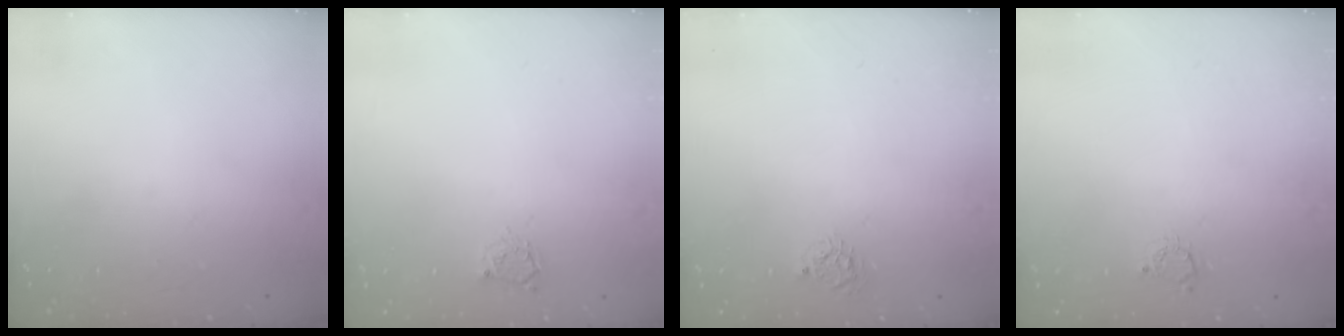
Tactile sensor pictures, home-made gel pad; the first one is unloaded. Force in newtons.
{"total": 3.2, "press": 3.2, "slide": 0.0}
{"total": 5.7, "press": 5.7, "slide": 0.3}
{"total": 3.4, "press": 3.4, "slide": 0.4}